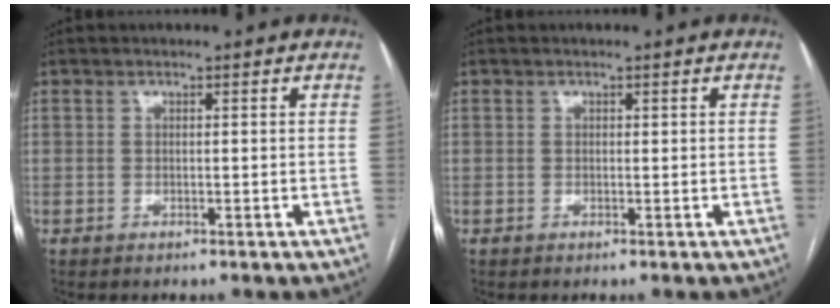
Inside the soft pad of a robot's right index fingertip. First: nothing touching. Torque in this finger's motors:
{"motor_torque": [0.13, 0.05, 0.08, 0.01]}